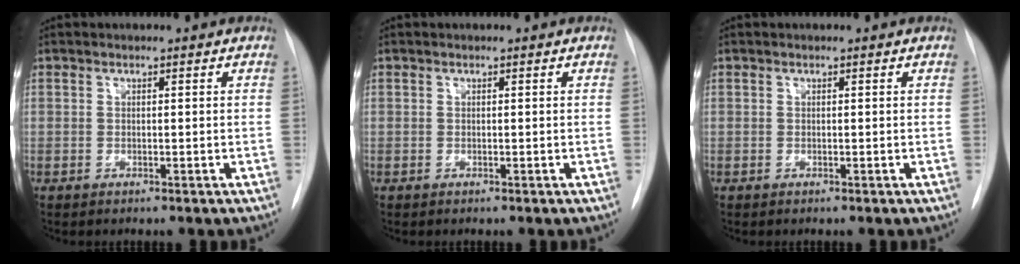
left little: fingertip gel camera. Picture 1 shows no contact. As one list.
[{"total": 0.0}, {"total": 0.0}]